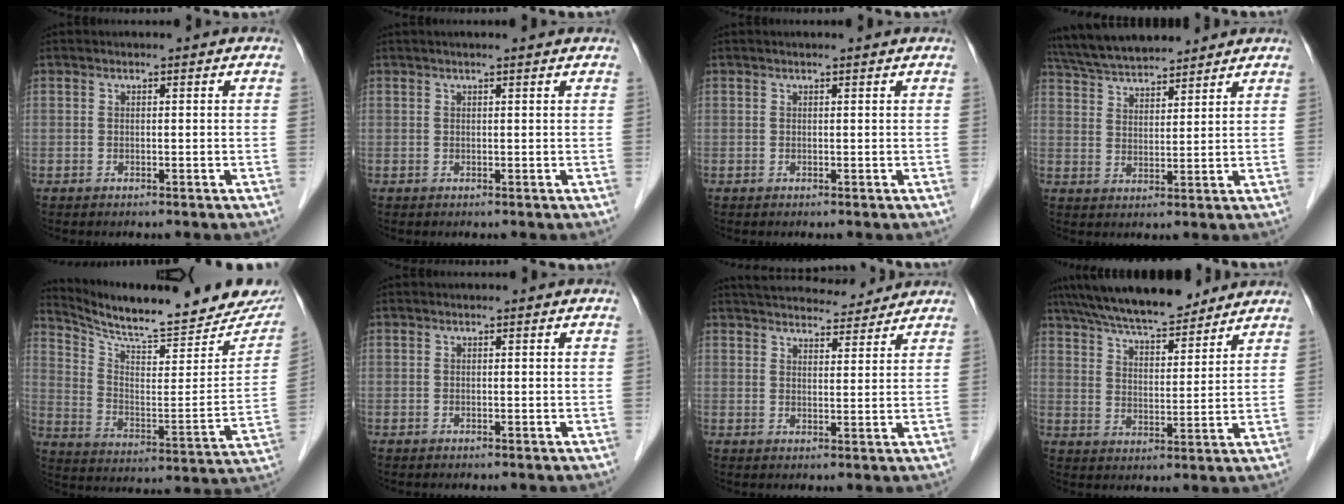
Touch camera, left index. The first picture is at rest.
{"total": 3.1, "force": [2.7, -0.1, 1.5], "torque": [-0.018, 0.018, 0.030]}
{"total": 1.4, "force": [1.3, 0.0, 0.6], "torque": [-0.010, 0.008, 0.015]}
{"total": 11.8, "force": [10.9, 2.2, 4.0], "torque": [-0.076, 0.029, 0.190]}
{"total": 21.4, "force": [19.4, 2.6, 8.8], "torque": [-0.141, -0.065, 0.274]}
{"total": 0.0}
{"total": 13.4, "force": [12.5, 2.7, 3.8], "torque": [-0.052, 0.021, 0.178]}
{"total": 14.9, "force": [13.0, 3.1, 6.5], "torque": [-0.113, 0.020, 0.213]}